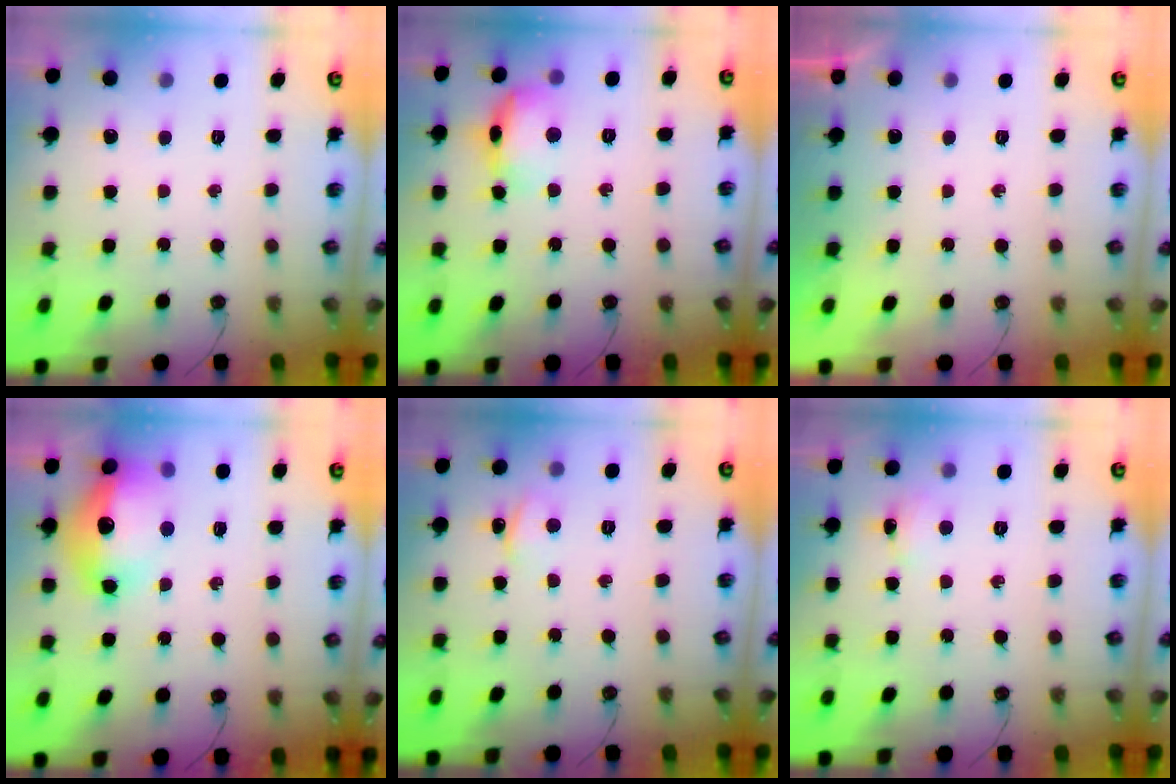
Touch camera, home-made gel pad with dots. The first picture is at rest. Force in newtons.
{"total": 13.7, "press": 13.6, "slide": 1.2}
{"total": 0.0}
{"total": 17.8, "press": 17.7, "slide": 1.7}
{"total": 2.9, "press": 2.8, "slide": 0.3}
{"total": 2.9, "press": 2.8, "slide": 0.6}